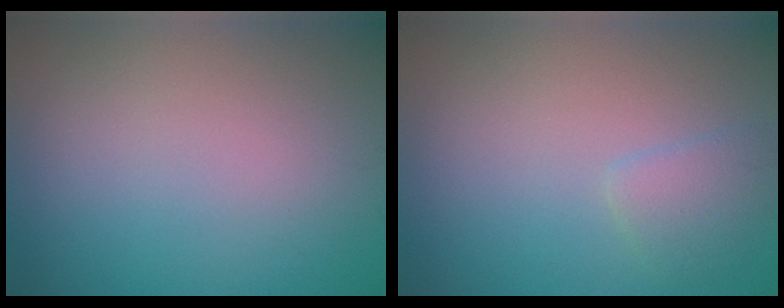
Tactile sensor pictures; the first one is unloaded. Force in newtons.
{"total": 1.8, "press": 1.8, "slide": 0.2}